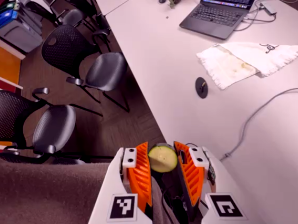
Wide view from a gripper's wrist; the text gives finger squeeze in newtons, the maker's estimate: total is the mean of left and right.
{"total": 12.8, "left": 13.2, "right": 12.4}